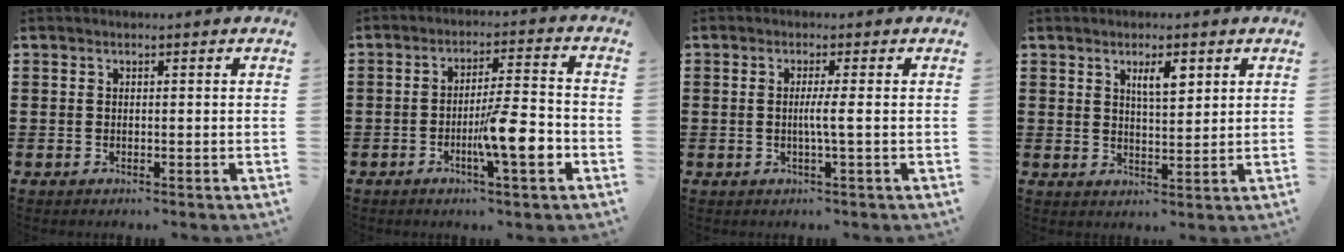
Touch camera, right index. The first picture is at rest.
{"total": 9.1, "force": [-2.9, 1.4, 8.6], "torque": [-0.151, -0.002, -0.050]}
{"total": 2.6, "force": [-0.2, -0.4, 2.6], "torque": [-0.048, -0.008, -0.007]}
{"total": 3.9, "force": [2.0, 1.2, 3.1], "torque": [-0.050, 0.000, 0.030]}